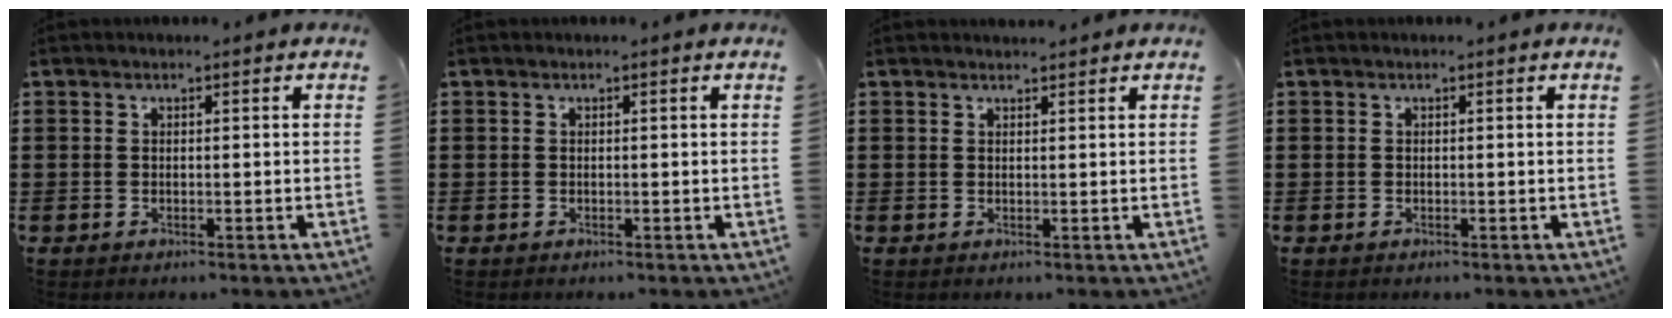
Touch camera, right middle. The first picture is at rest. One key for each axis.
{"total": 0.0}
{"total": 1.1, "fx": 1.1, "fy": 0.2, "fz": 0.0, "tx": 0.005, "ty": -0.004, "tz": 0.019}
{"total": 0.0}